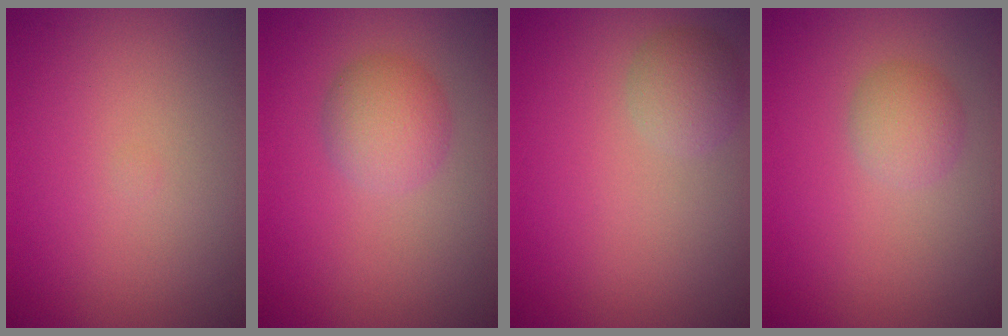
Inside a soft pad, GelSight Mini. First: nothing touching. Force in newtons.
{"total": 2.9, "press": 2.9, "slide": 0.0}
{"total": 2.1, "press": 2.1, "slide": 0.1}
{"total": 2.0, "press": 2.0, "slide": 0.1}